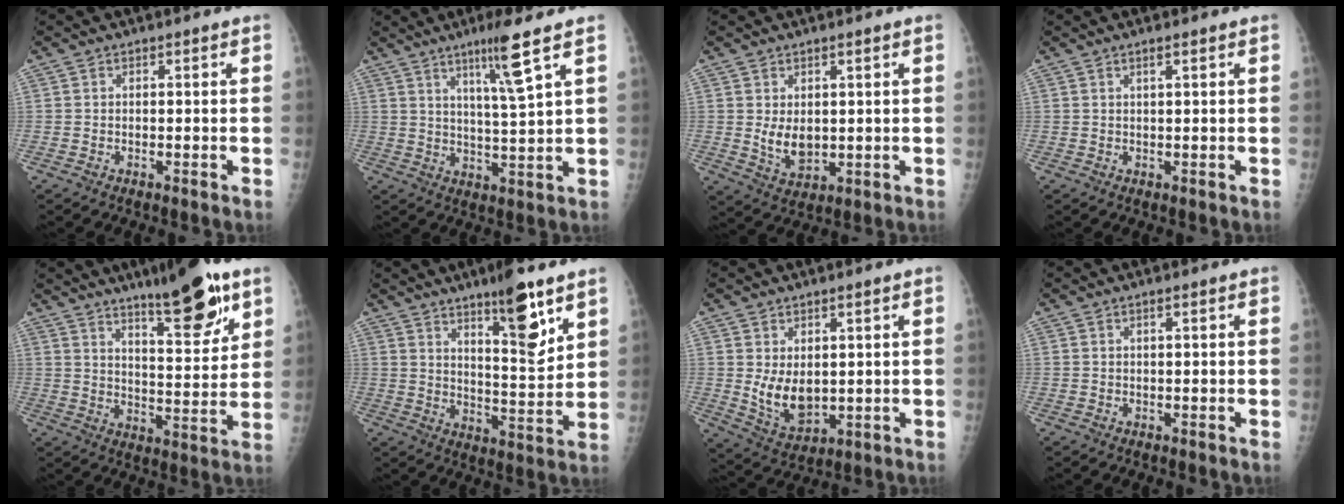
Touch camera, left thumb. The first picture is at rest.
{"total": 8.6, "force": [4.9, -0.7, 7.0], "torque": [-0.123, -0.033, 0.090]}
{"total": 5.8, "force": [1.0, 3.4, 4.6], "torque": [-0.062, -0.018, 0.031]}
{"total": 1.3, "force": [0.7, 0.0, 1.0], "torque": [-0.019, 0.000, 0.013]}
{"total": 15.3, "force": [9.6, 3.7, 11.3], "torque": [-0.143, -0.056, 0.151]}
{"total": 12.3, "force": [7.7, 2.6, 9.3], "torque": [-0.126, -0.056, 0.124]}
{"total": 7.9, "force": [1.4, 4.6, 6.3], "torque": [-0.092, -0.023, 0.045]}
{"total": 0.8, "force": [0.4, 0.0, 0.7], "torque": [-0.011, 0.001, 0.007]}